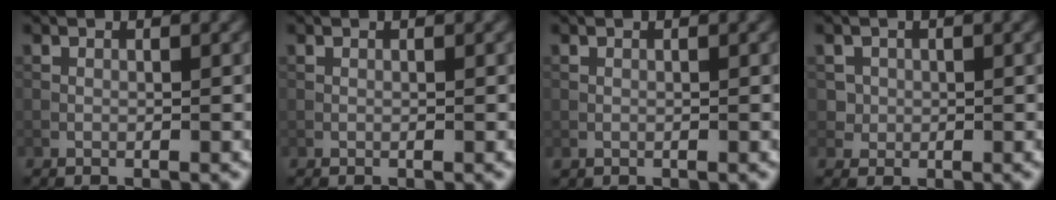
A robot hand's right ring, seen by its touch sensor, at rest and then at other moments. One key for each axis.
{"total": 0.0}
{"total": 0.0}
{"total": 1.8, "fx": 0.3, "fy": 1.8, "fz": 0.3, "tx": -0.001, "ty": -0.008, "tz": 0.022}